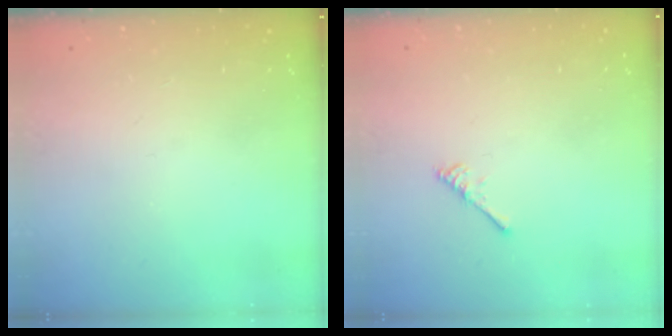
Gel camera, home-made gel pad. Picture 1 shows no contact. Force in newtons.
{"total": 3.0, "press": 2.9, "slide": 0.5}